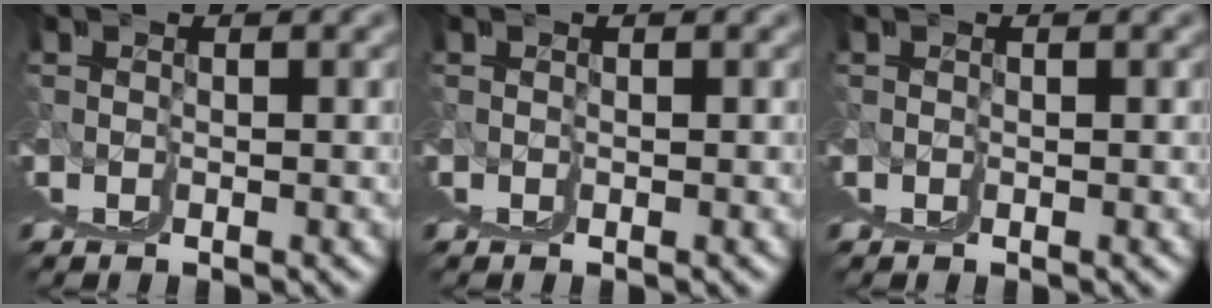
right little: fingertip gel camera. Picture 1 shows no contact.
{"total": 0.0}
{"total": 0.0}